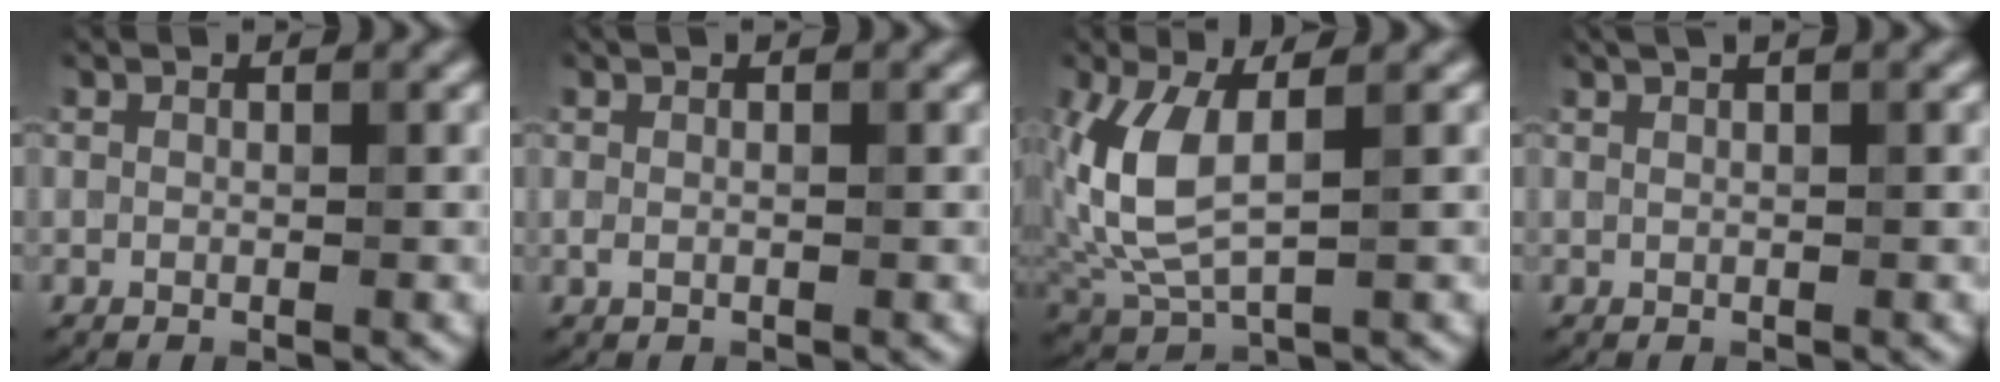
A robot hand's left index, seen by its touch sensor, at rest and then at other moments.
{"total": 0.7, "force": [0.1, 0.2, 0.7], "torque": [-0.014, 0.000, 0.001]}
{"total": 6.5, "force": [0.8, 3.2, 5.7], "torque": [-0.145, -0.004, 0.021]}
{"total": 2.6, "force": [1.6, 0.9, 1.8], "torque": [-0.015, 0.000, 0.012]}